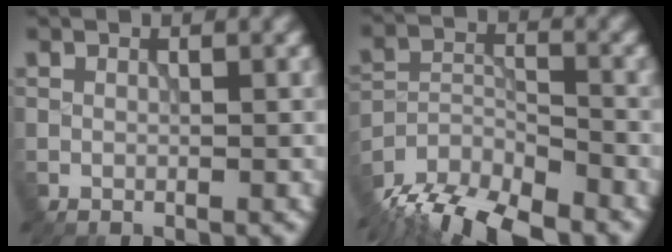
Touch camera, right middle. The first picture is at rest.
{"total": 10.3, "force": [-8.8, 3.3, 4.3], "torque": [-0.075, -0.017, -0.153]}